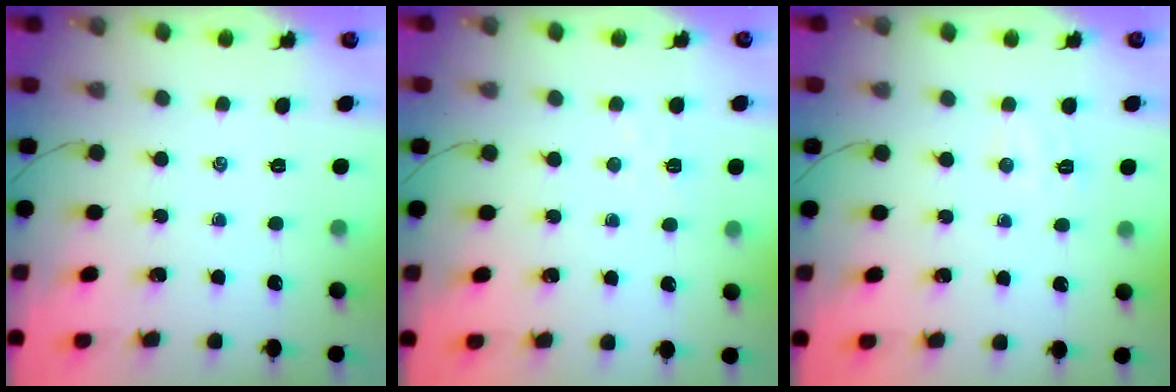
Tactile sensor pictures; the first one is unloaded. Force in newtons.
{"total": 3.6, "press": 3.5, "slide": 0.9}
{"total": 4.2, "press": 4.1, "slide": 0.9}